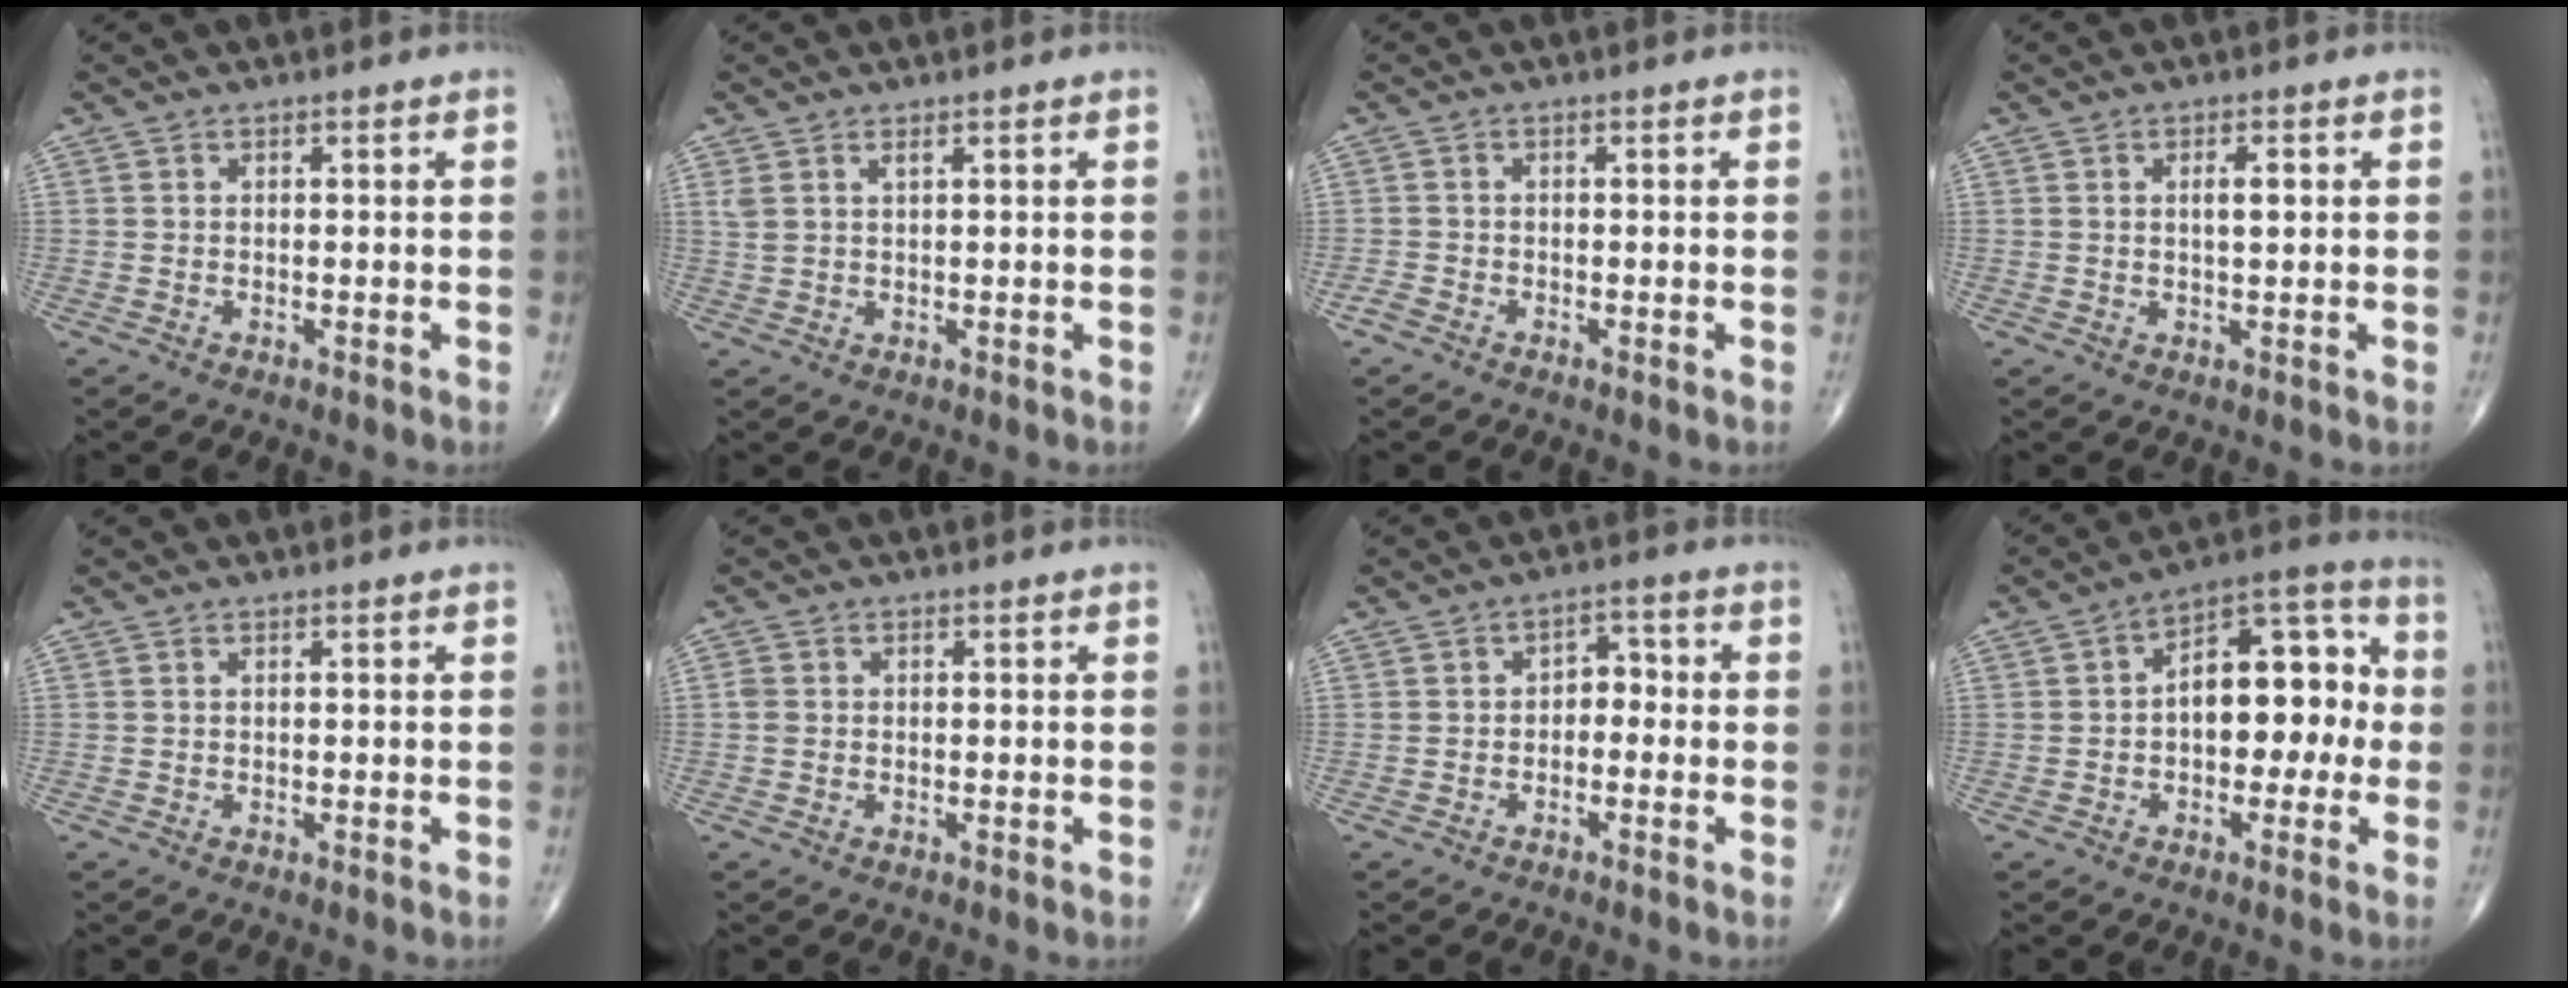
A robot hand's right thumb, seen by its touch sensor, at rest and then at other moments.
{"total": 2.2, "force": [1.2, 0.7, 1.6], "torque": [-0.040, 0.002, 0.033]}
{"total": 1.3, "force": [-1.0, 0.5, 0.7], "torque": [-0.018, -0.002, -0.026]}
{"total": 1.2, "force": [0.3, 0.3, 1.1], "torque": [-0.017, 0.002, 0.004]}
{"total": 0.0}
{"total": 1.2, "force": [-0.1, 1.0, 0.6], "torque": [-0.011, 0.002, -0.003]}
{"total": 3.6, "force": [-0.8, 2.5, 2.4], "torque": [-0.014, 0.022, -0.025]}
{"total": 14.2, "force": [-0.3, 8.2, 11.6], "torque": [-0.130, 0.047, -0.016]}